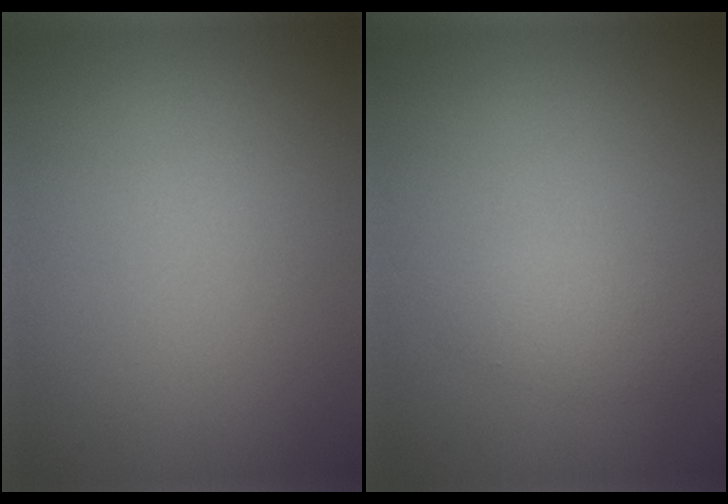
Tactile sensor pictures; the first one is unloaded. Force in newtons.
{"total": 1.6, "press": 1.6, "slide": 0.0}